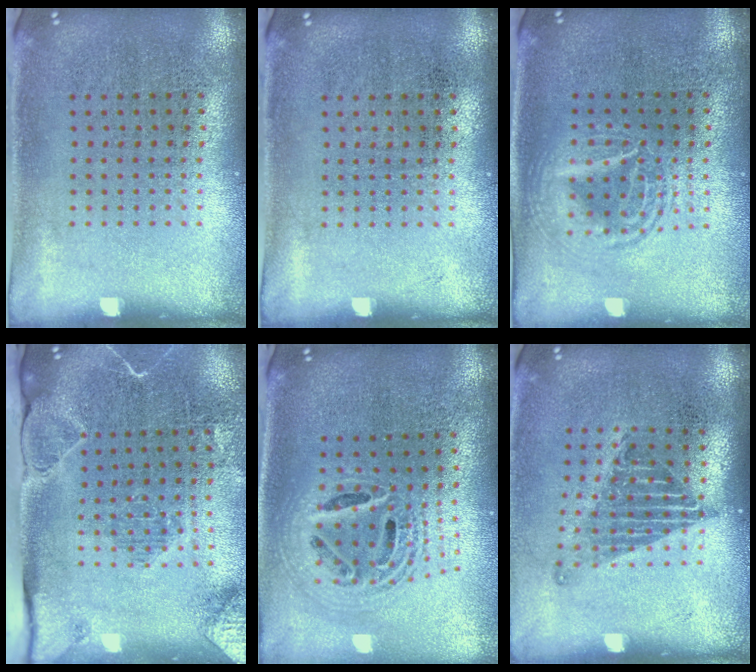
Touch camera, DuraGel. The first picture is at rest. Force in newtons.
{"total": 0.0}
{"total": 1.6, "press": 1.6, "slide": 0.2}
{"total": 2.1, "press": 2.1, "slide": 0.5}
{"total": 2.2, "press": 1.6, "slide": 1.5}
{"total": 1.3, "press": 1.1, "slide": 0.8}